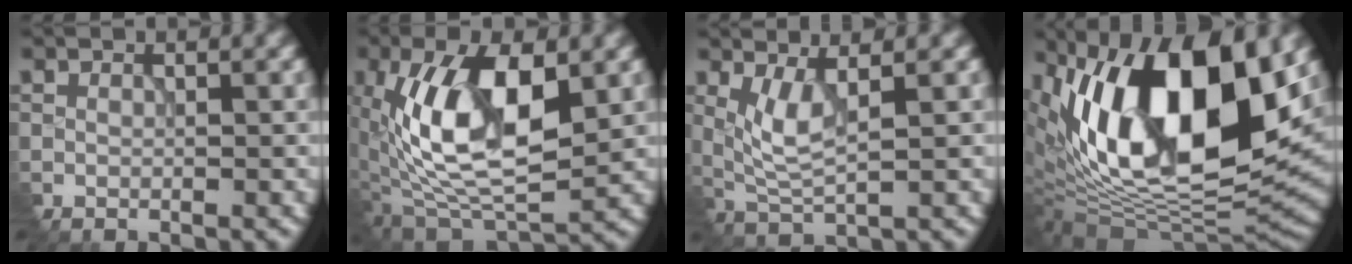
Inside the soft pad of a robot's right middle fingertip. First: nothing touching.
{"total": 11.5, "force": [0.3, 5.6, 10.0], "torque": [-0.180, 0.001, 0.004]}
{"total": 3.0, "force": [0.6, 0.9, 2.8], "torque": [-0.068, -0.008, 0.023]}
{"total": 16.7, "force": [4.6, 7.9, 13.9], "torque": [-0.230, 0.005, 0.063]}